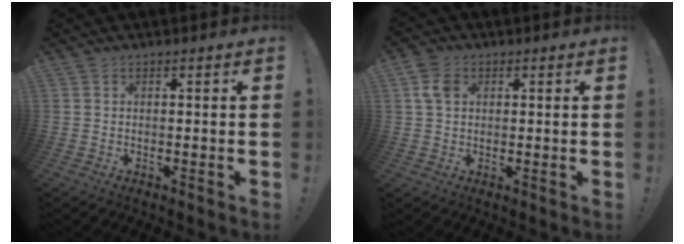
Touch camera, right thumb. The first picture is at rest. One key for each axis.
{"total": 5.9, "fx": 1.5, "fy": 4.5, "fz": 3.5, "tx": -0.051, "ty": 0.008, "tz": 0.032}